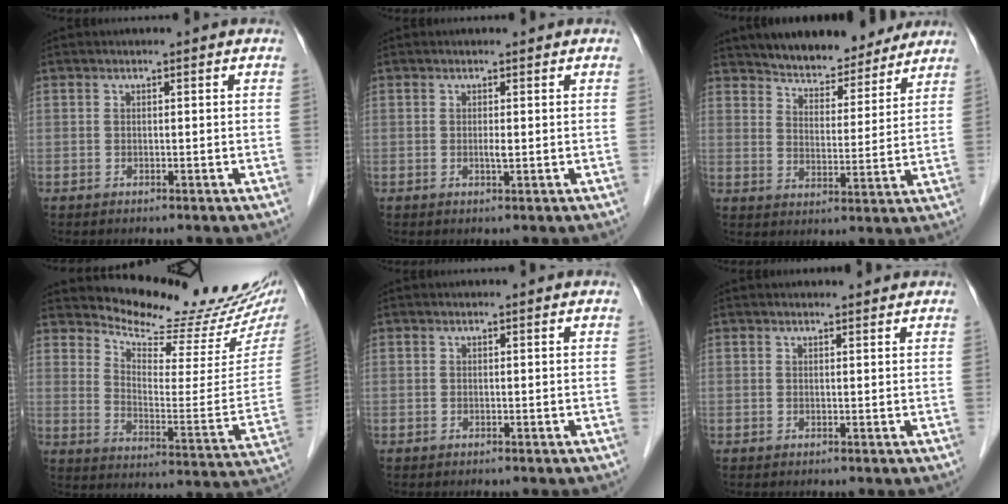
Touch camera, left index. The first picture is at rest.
{"total": 1.0, "force": [0.2, 0.1, 0.9], "torque": [-0.022, -0.001, 0.003]}
{"total": 11.6, "force": [10.5, 3.2, 3.7], "torque": [-0.044, 0.003, 0.155]}
{"total": 16.9, "force": [16.1, 1.9, 4.9], "torque": [-0.080, -0.081, 0.211]}
{"total": 0.0}
{"total": 2.2, "force": [2.2, 0.3, 0.3], "torque": [-0.011, 0.010, 0.028]}